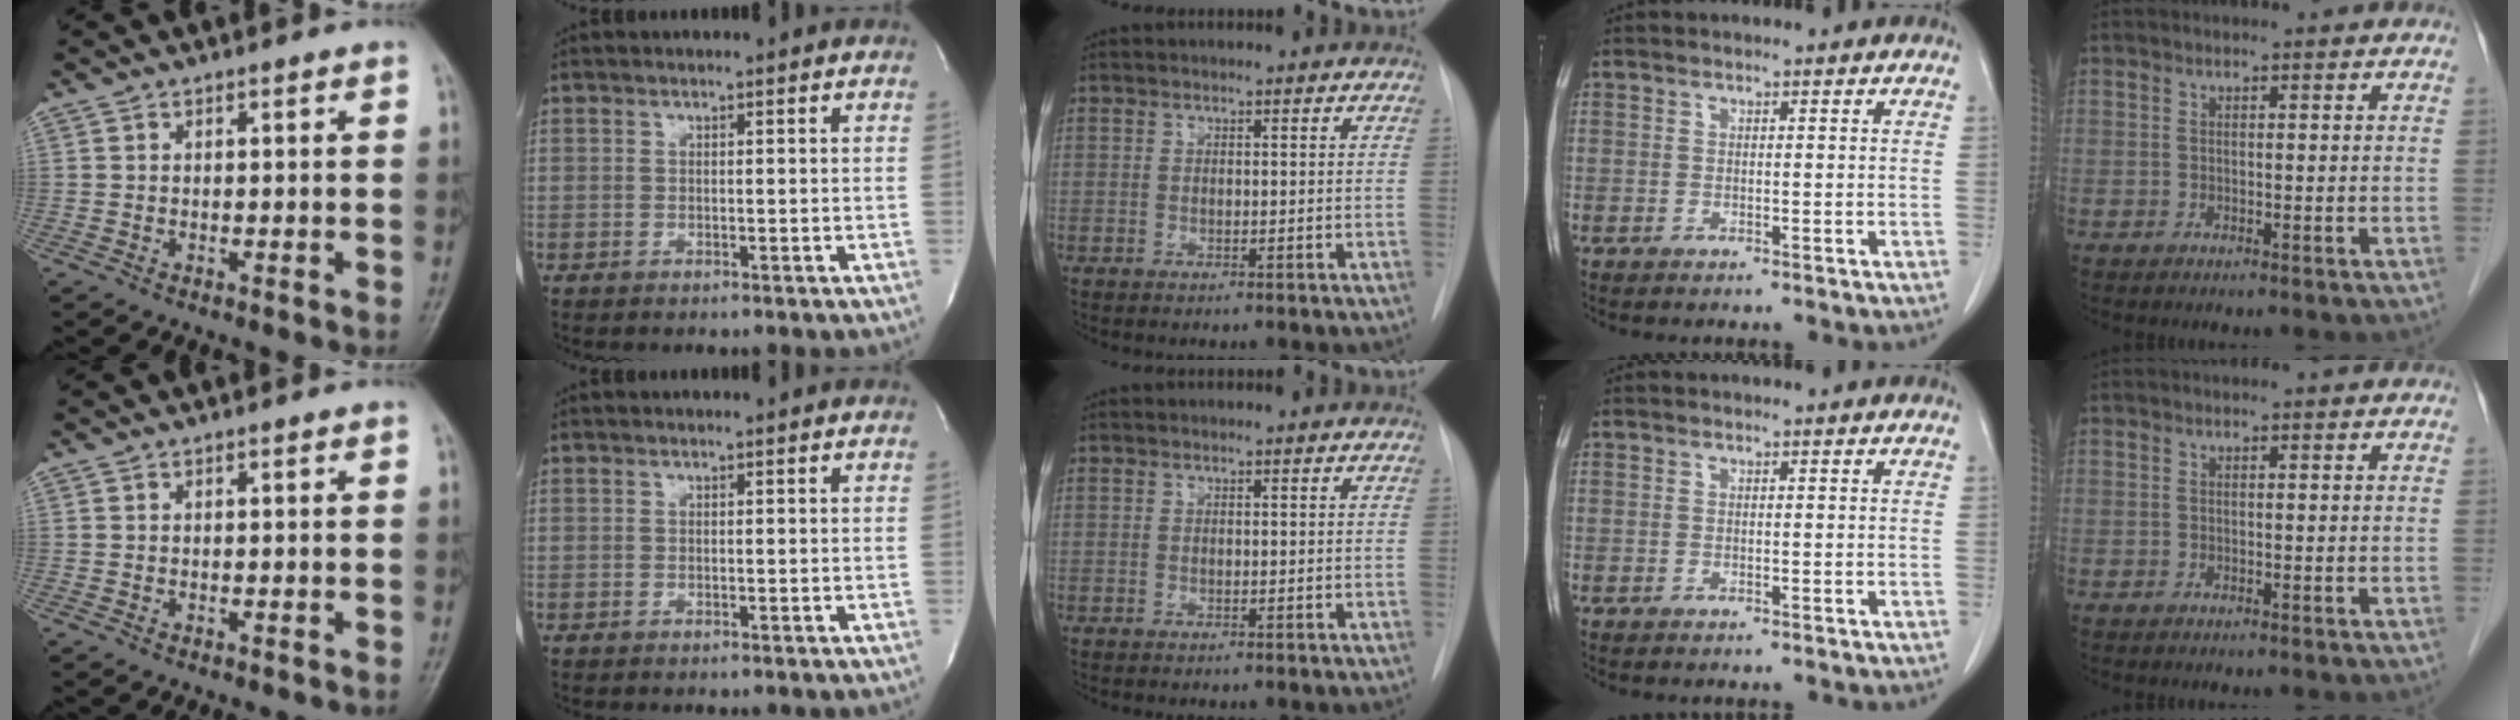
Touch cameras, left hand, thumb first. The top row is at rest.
{}